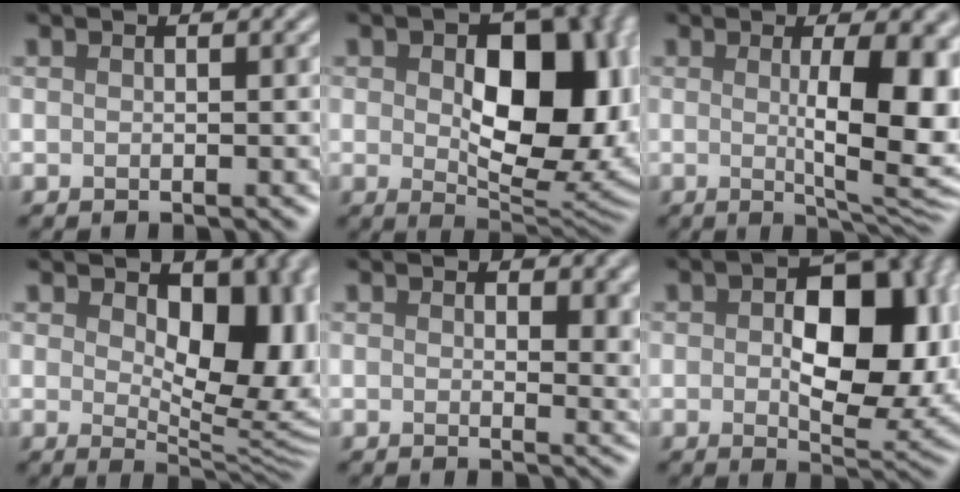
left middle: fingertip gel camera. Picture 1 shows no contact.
{"total": 12.2, "force": [0.8, 7.3, 9.7], "torque": [-0.132, -0.012, 0.022]}
{"total": 9.4, "force": [0.6, 2.3, 9.1], "torque": [-0.121, -0.007, 0.014]}
{"total": 10.1, "force": [1.9, 5.8, 8.1], "torque": [-0.110, -0.013, 0.032]}
{"total": 3.8, "force": [1.1, 2.2, 2.9], "torque": [-0.030, -0.009, 0.017]}
{"total": 11.4, "force": [0.4, 6.6, 9.3], "torque": [-0.115, 0.002, 0.006]}